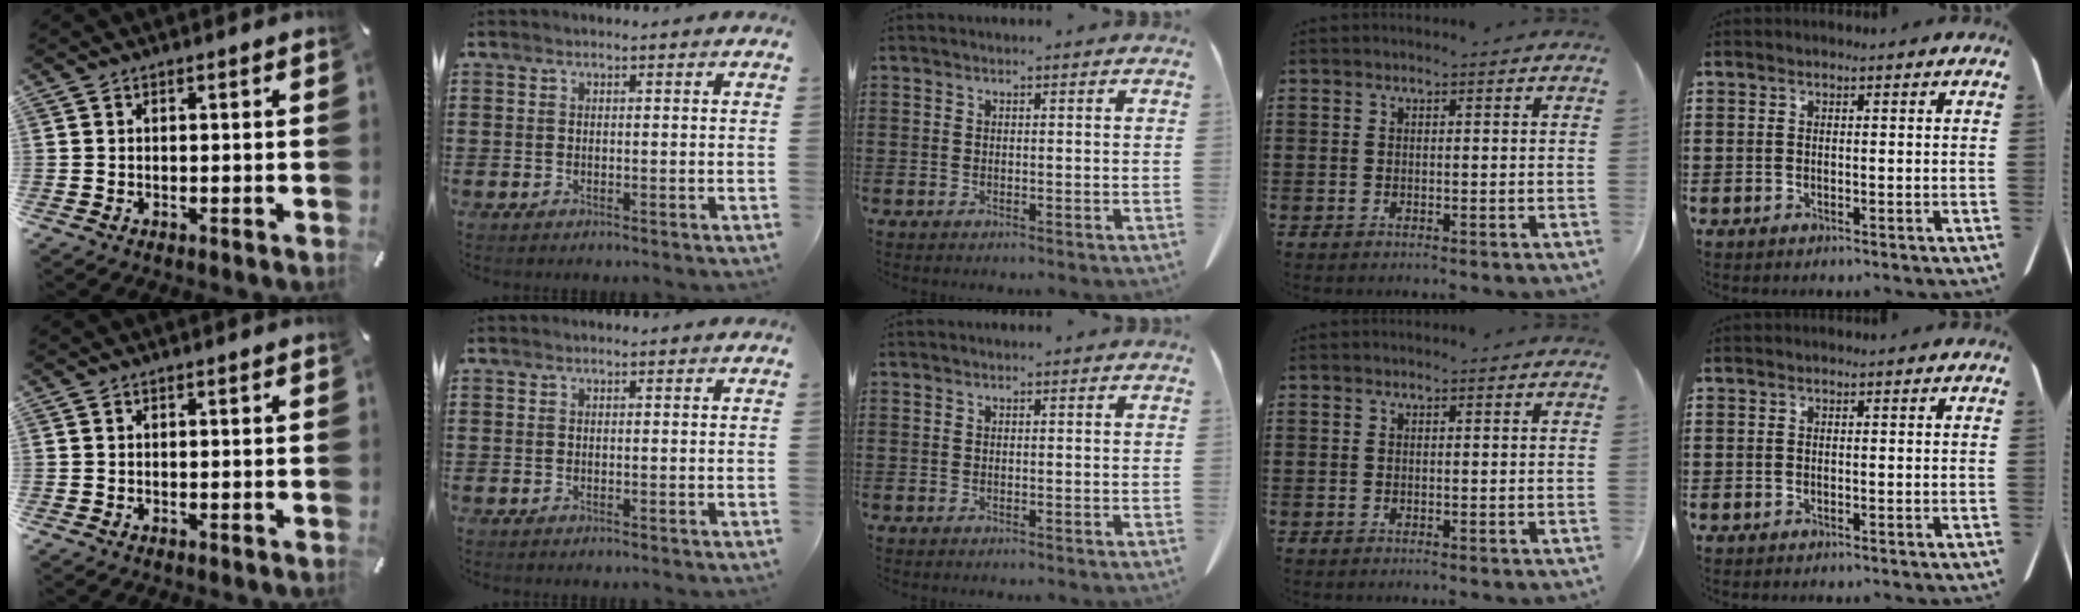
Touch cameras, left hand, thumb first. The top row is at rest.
{}